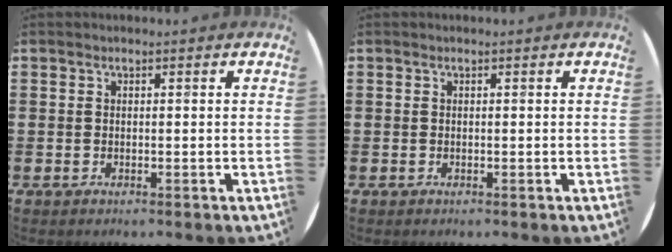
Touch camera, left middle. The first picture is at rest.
{"total": 0.0}